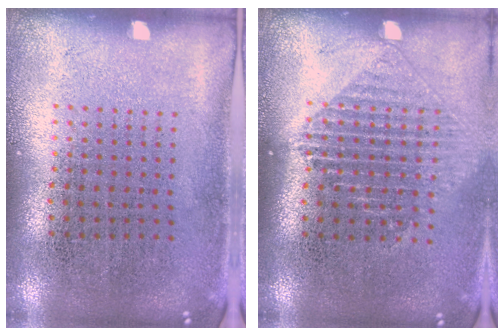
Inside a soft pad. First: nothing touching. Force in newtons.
{"total": 1.3, "press": 1.2, "slide": 0.5}